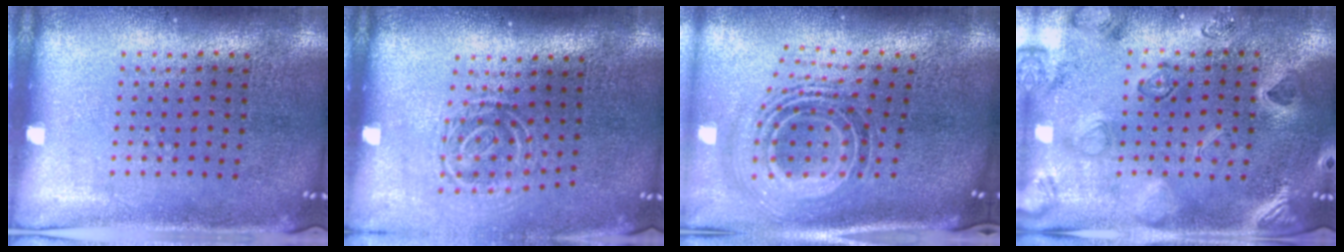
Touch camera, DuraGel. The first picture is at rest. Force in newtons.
{"total": 1.6, "press": 1.1, "slide": 1.2}
{"total": 1.8, "press": 1.3, "slide": 1.2}
{"total": 2.4, "press": 2.3, "slide": 0.7}